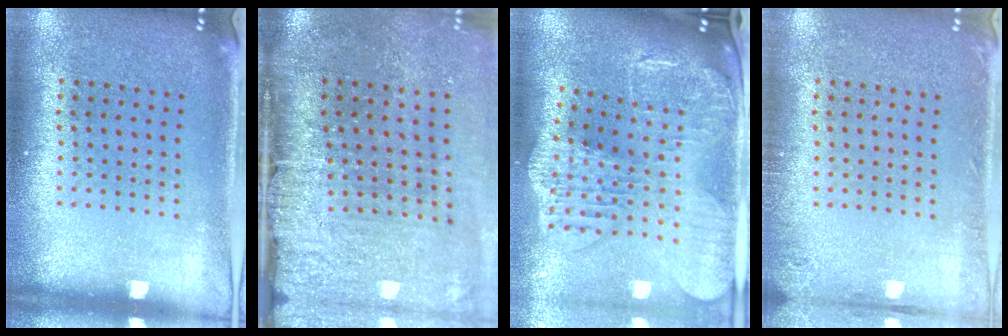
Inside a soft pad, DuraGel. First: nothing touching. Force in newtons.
{"total": 4.8, "press": 3.9, "slide": 2.7}
{"total": 3.1, "press": 2.5, "slide": 1.8}
{"total": 1.2, "press": 1.2, "slide": 0.1}